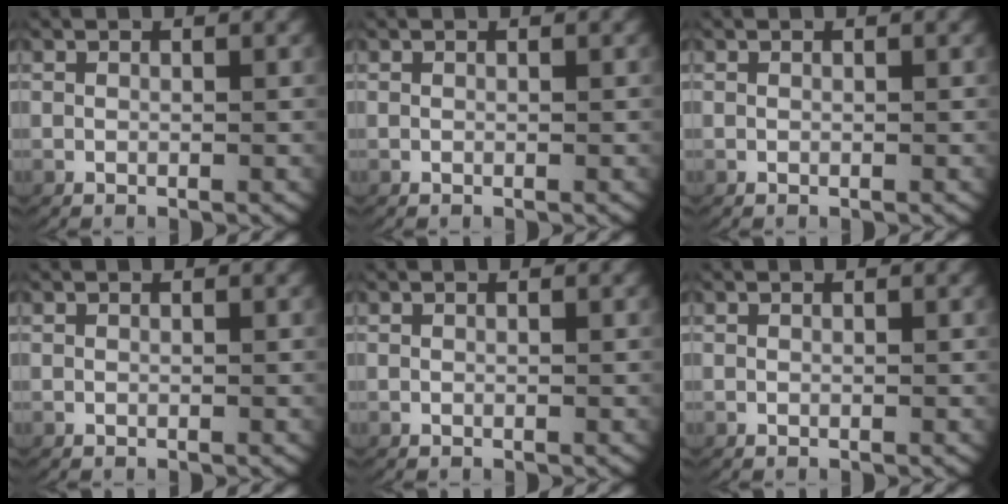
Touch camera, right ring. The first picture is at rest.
{"total": 0.0}
{"total": 0.0}
{"total": 0.0}
{"total": 0.0}
{"total": 0.0}